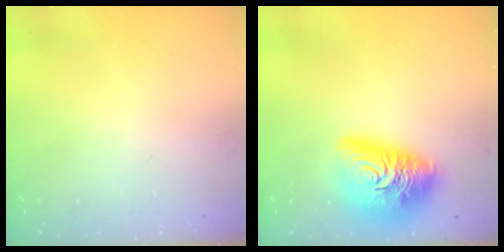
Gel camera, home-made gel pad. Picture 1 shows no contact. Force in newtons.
{"total": 17.9, "press": 17.8, "slide": 1.3}